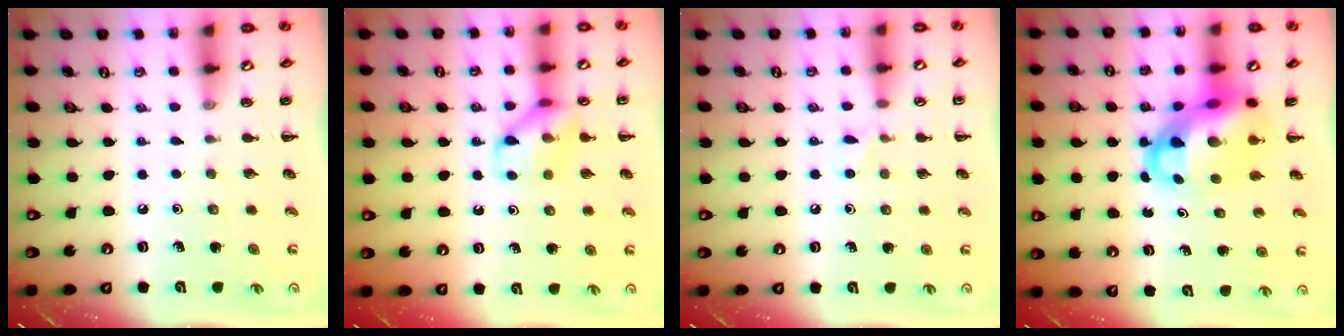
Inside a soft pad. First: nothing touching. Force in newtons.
{"total": 10.4, "press": 10.4, "slide": 0.3}
{"total": 3.8, "press": 3.5, "slide": 1.4}
{"total": 10.3, "press": 9.9, "slide": 2.7}